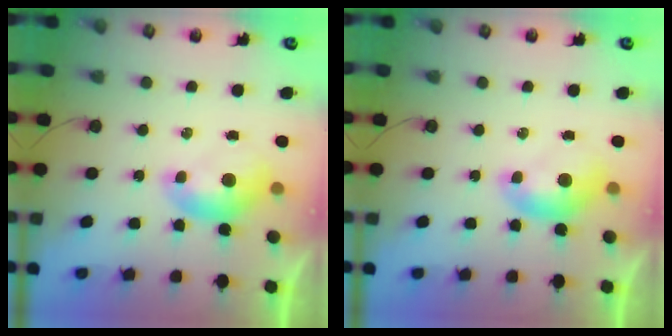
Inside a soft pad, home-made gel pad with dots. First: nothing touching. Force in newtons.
{"total": 0.0}